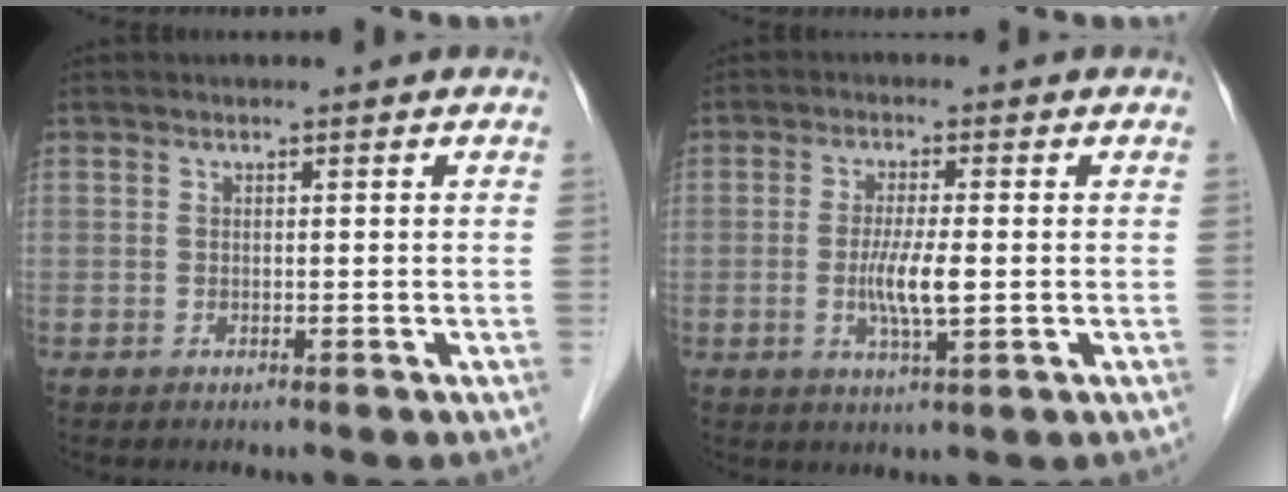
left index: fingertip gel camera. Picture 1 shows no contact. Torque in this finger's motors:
{"motor_torque": [0.62, 0.44, 0.23, 0.10]}